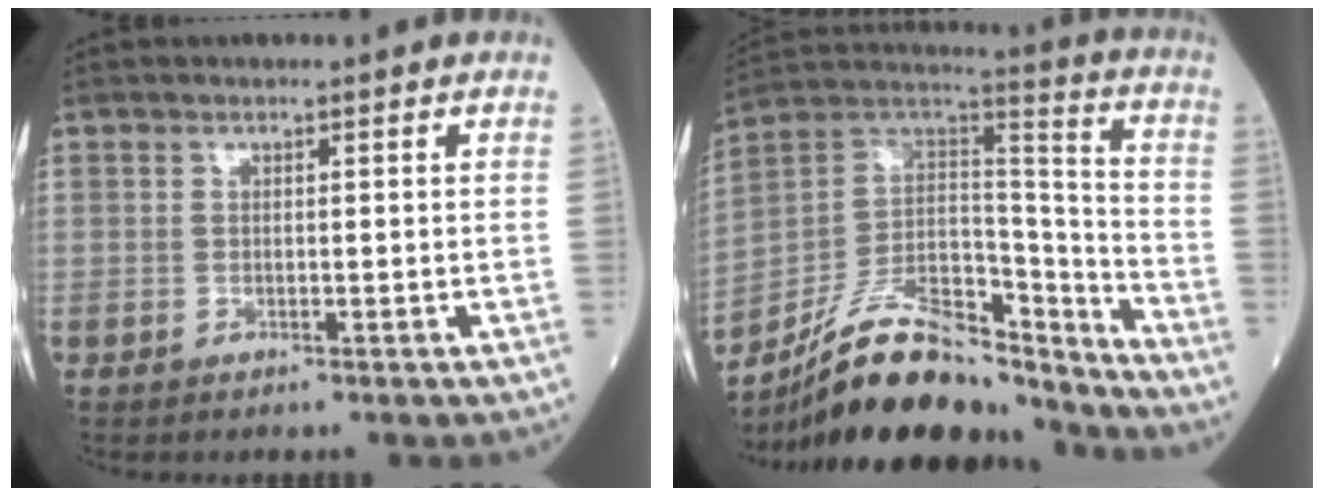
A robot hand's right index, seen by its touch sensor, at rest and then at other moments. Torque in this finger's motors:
{"motor_torque": [0.98, -1.16, 0.28, 0.10]}